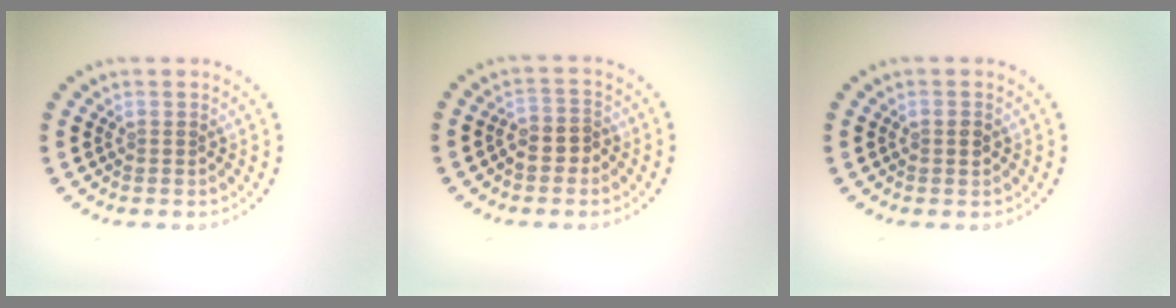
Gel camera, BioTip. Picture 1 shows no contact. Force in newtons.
{"total": 2.3, "press": 2.1, "slide": 0.8}
{"total": 1.3, "press": 1.3, "slide": 0.1}